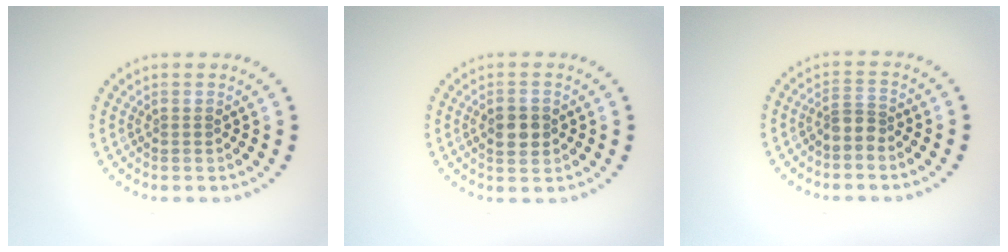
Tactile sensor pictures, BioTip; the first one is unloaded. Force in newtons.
{"total": 3.0, "press": 3.0, "slide": 0.1}
{"total": 1.9, "press": 1.4, "slide": 1.3}